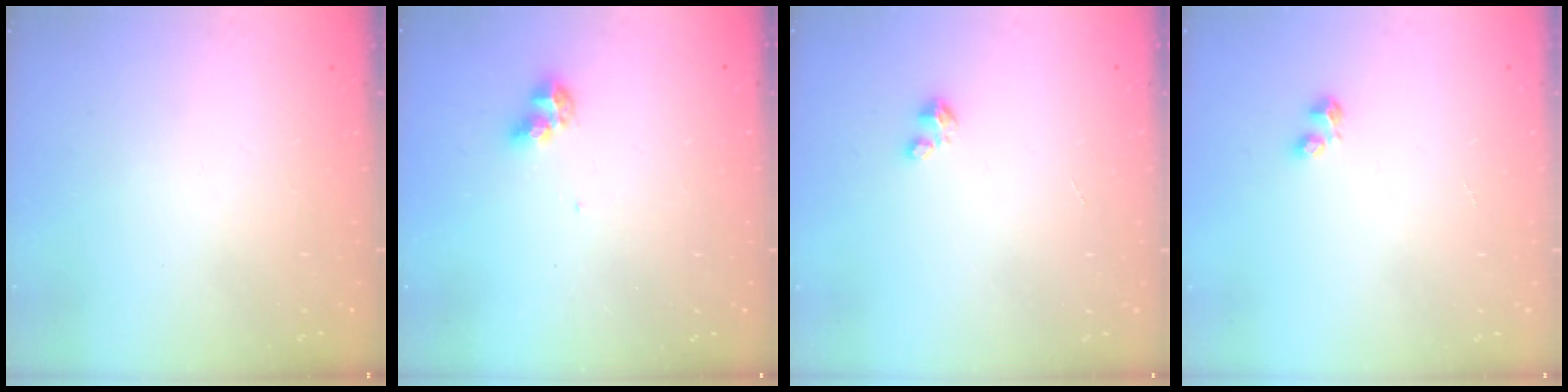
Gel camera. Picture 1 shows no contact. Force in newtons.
{"total": 6.6, "press": 6.5, "slide": 0.4}
{"total": 1.5, "press": 1.5, "slide": 0.1}
{"total": 2.9, "press": 2.8, "slide": 0.6}